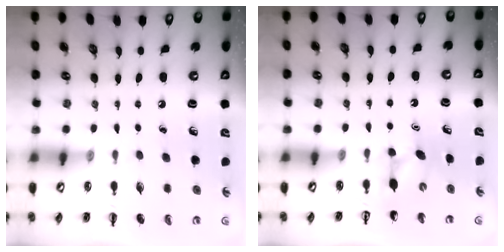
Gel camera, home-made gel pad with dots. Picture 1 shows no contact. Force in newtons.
{"total": 4.2, "press": 4.0, "slide": 1.1}